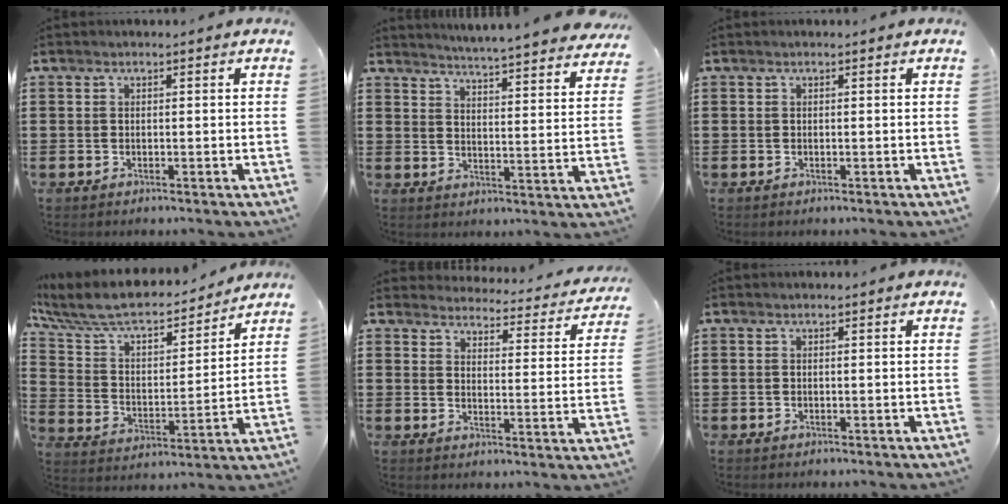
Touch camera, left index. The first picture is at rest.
{"total": 4.2, "force": [4.2, -0.5, 0.3], "torque": [-0.021, -0.037, 0.068]}
{"total": 0.0}
{"total": 8.8, "force": [7.6, 2.1, 3.9], "torque": [-0.107, -0.049, 0.128]}
{"total": 3.9, "force": [3.9, 0.2, 0.3], "torque": [-0.020, -0.034, 0.063]}
{"total": 0.0}